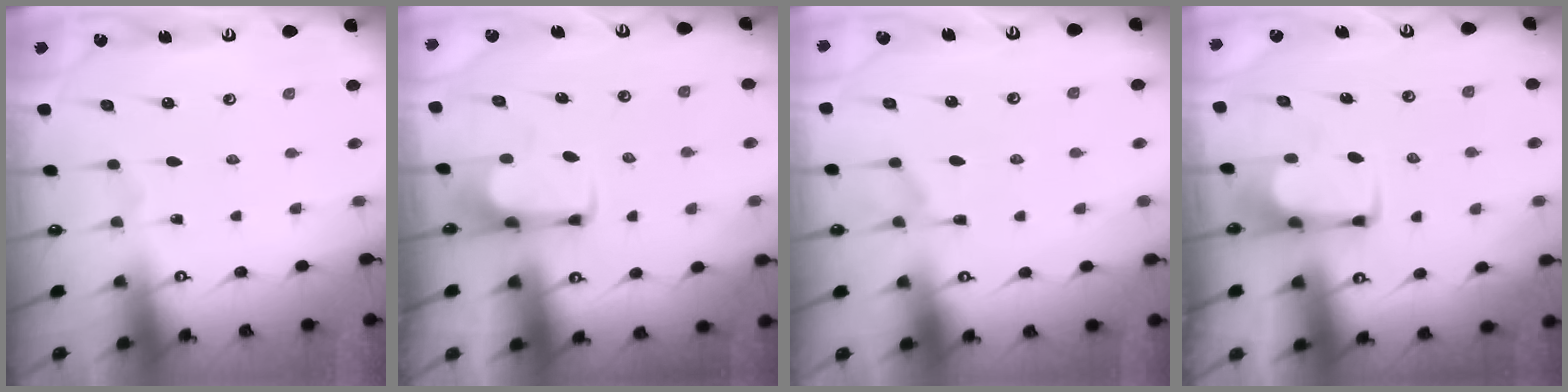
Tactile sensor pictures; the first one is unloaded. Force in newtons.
{"total": 1.6, "press": 1.5, "slide": 0.5}
{"total": 1.3, "press": 0.7, "slide": 1.1}
{"total": 1.5, "press": 1.5, "slide": 0.2}